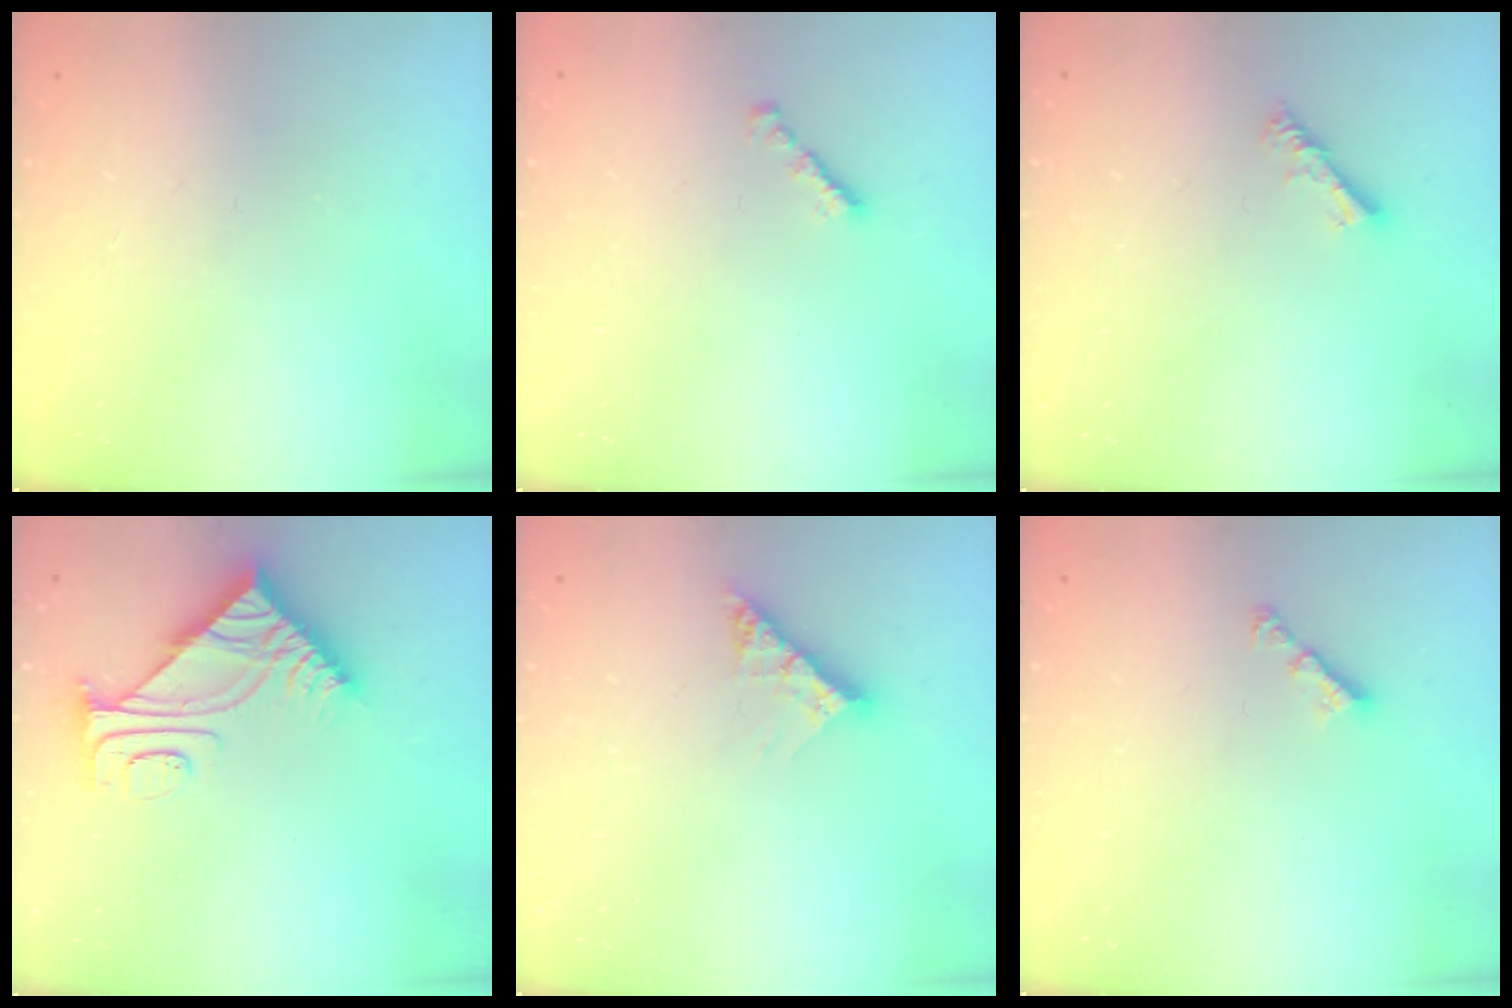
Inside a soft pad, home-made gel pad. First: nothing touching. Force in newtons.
{"total": 1.0, "press": 0.8, "slide": 0.5}
{"total": 4.2, "press": 4.2, "slide": 0.5}
{"total": 8.7, "press": 8.7, "slide": 0.8}
{"total": 7.6, "press": 7.6, "slide": 0.7}
{"total": 3.1, "press": 3.1, "slide": 0.6}